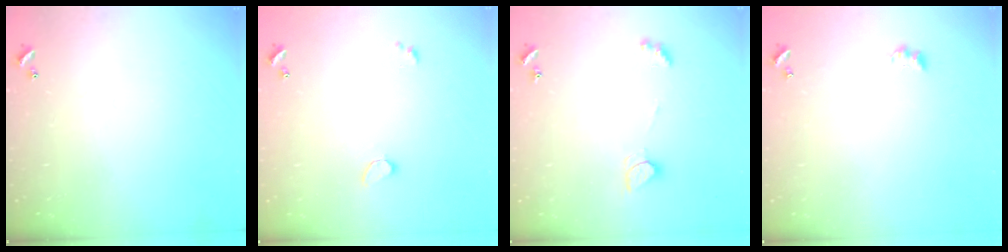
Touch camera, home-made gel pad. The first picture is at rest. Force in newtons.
{"total": 0.6, "press": 0.4, "slide": 0.5}
{"total": 2.2, "press": 2.2, "slide": 0.4}
{"total": 2.7, "press": 2.6, "slide": 0.6}